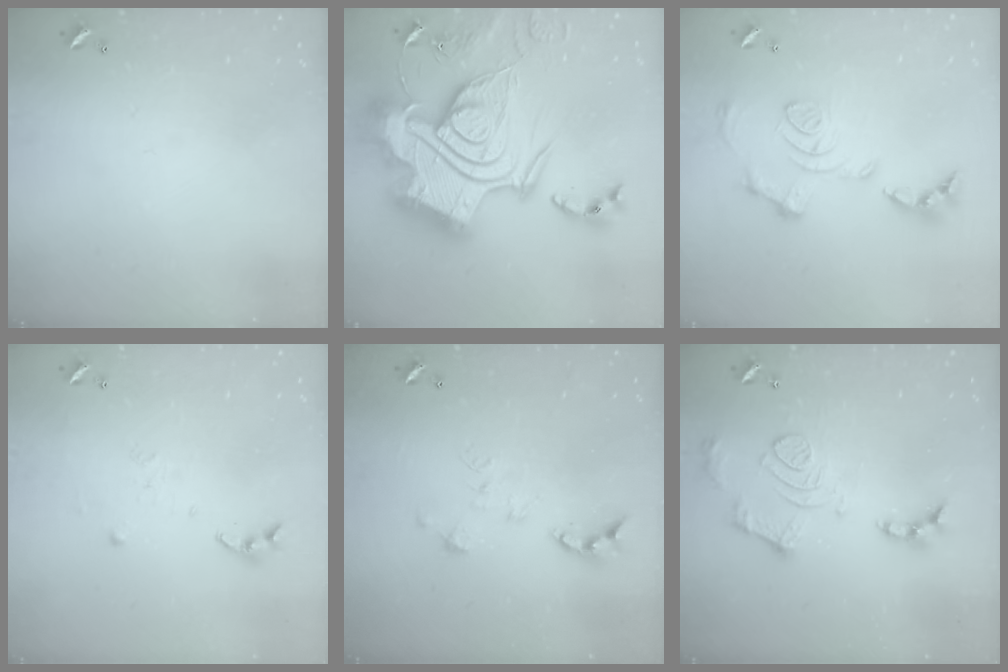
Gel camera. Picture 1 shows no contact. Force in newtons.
{"total": 0.6, "press": 0.6, "slide": 0.0}
{"total": 1.5, "press": 0.8, "slide": 1.3}
{"total": 5.8, "press": 5.8, "slide": 0.6}
{"total": 0.0}
{"total": 13.2, "press": 13.2, "slide": 1.2}